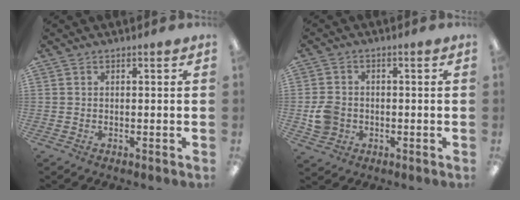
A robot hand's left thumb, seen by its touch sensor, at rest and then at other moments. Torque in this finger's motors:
{"motor_torque": [-0.02, 0.03, 0.29, -0.29, 0.00]}